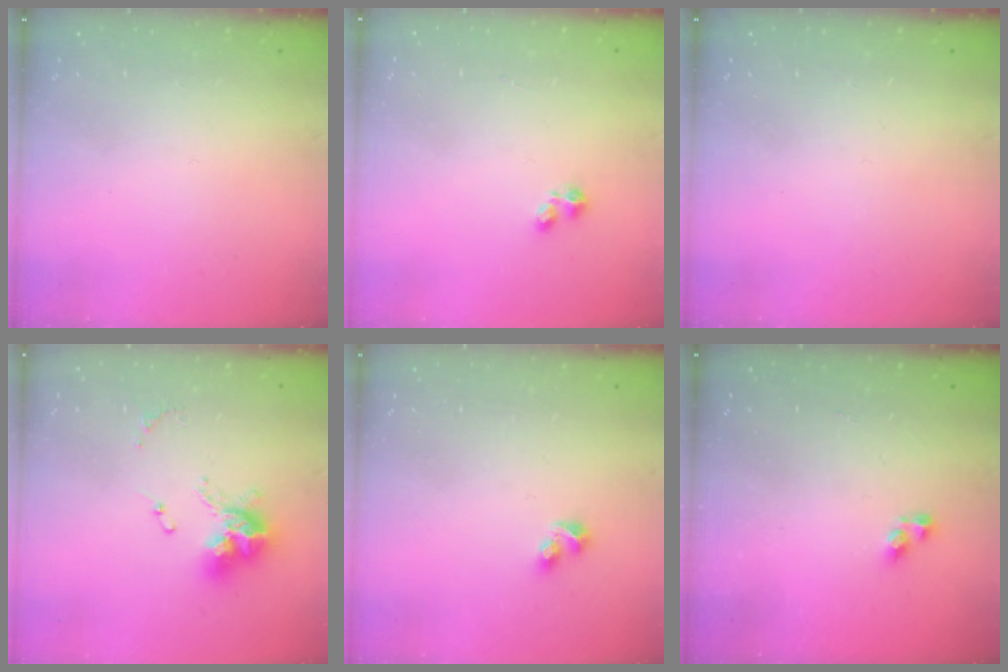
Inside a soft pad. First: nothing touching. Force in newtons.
{"total": 2.2, "press": 2.2, "slide": 0.4}
{"total": 0.0}
{"total": 12.6, "press": 12.5, "slide": 1.4}
{"total": 3.7, "press": 3.7, "slide": 0.4}
{"total": 4.1, "press": 4.1, "slide": 0.5}